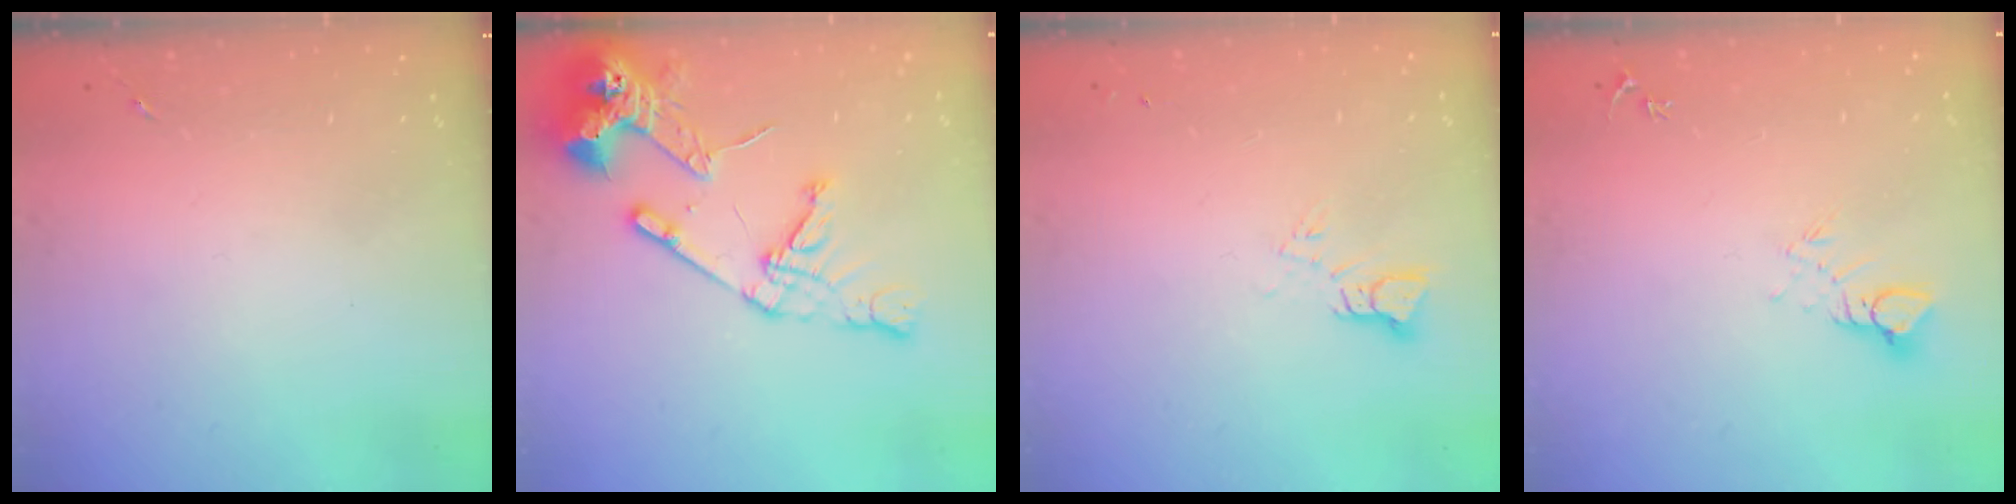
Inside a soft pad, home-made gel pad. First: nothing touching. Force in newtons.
{"total": 17.1, "press": 17.0, "slide": 2.1}
{"total": 3.4, "press": 3.4, "slide": 0.1}
{"total": 5.5, "press": 5.5, "slide": 0.4}